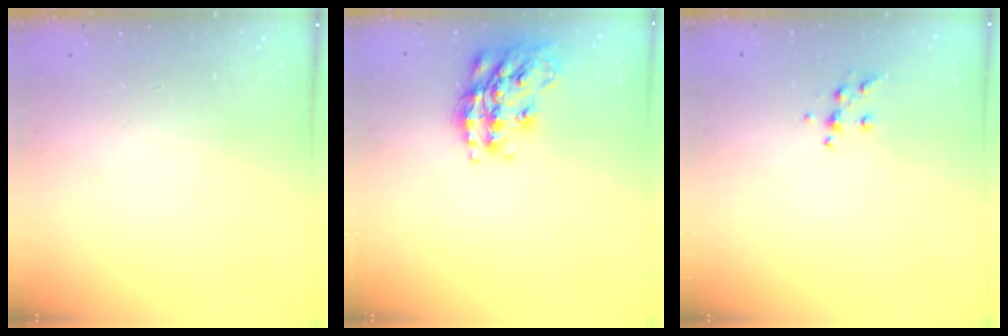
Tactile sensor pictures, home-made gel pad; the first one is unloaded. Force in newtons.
{"total": 18.8, "press": 18.7, "slide": 1.2}
{"total": 6.4, "press": 6.4, "slide": 0.5}